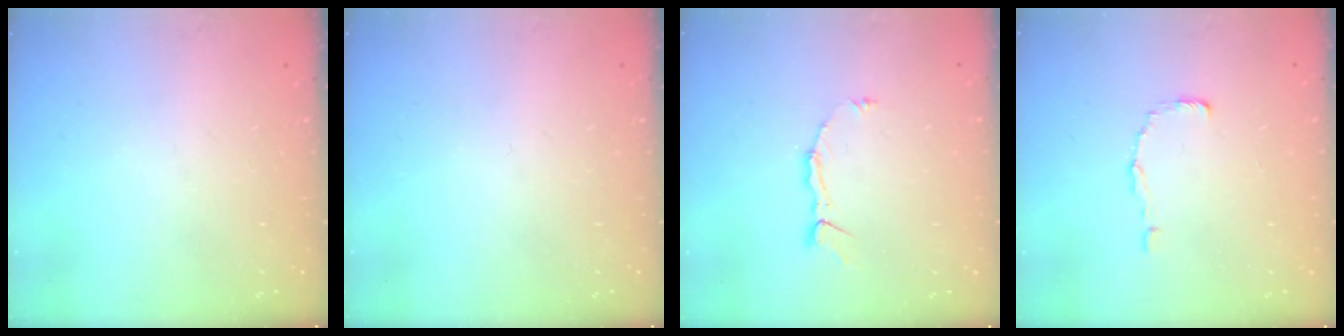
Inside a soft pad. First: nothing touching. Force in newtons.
{"total": 0.0}
{"total": 3.7, "press": 3.7, "slide": 0.2}
{"total": 0.6, "press": 0.6, "slide": 0.0}